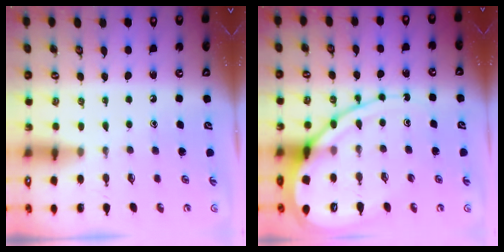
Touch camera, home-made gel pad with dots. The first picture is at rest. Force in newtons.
{"total": 13.0, "press": 12.9, "slide": 1.4}